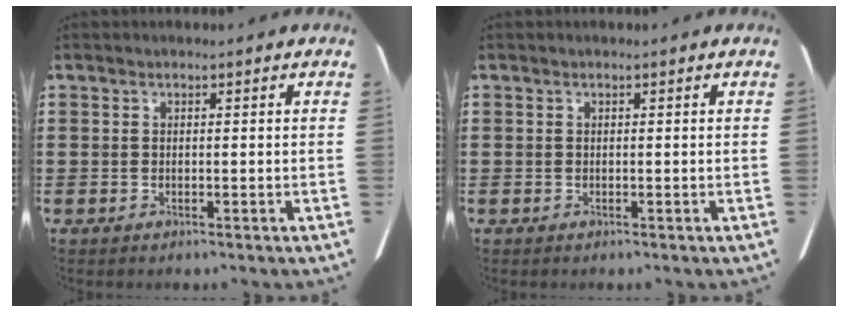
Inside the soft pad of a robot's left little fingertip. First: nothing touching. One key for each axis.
{"total": 0.0}